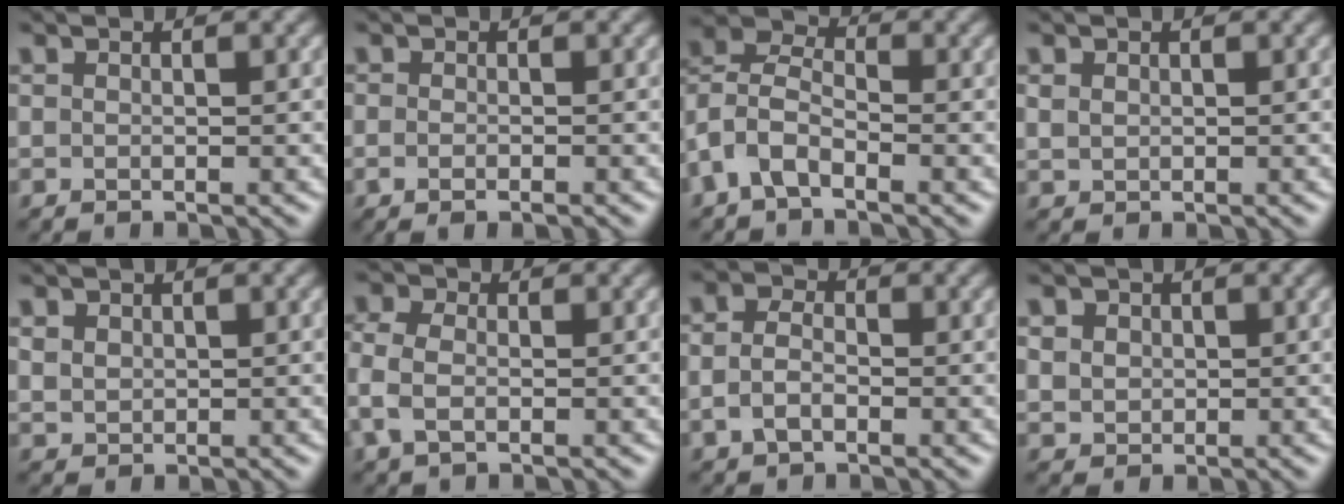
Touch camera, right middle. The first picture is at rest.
{"total": 1.5, "force": [-0.7, 0.4, 1.3], "torque": [-0.022, -0.006, -0.012]}
{"total": 5.4, "force": [-2.3, 3.0, 3.8], "torque": [-0.080, 0.010, -0.064]}
{"total": 1.0, "force": [0.4, 0.8, 0.4], "torque": [-0.010, -0.002, 0.011]}
{"total": 1.5, "force": [0.7, 1.2, 0.5], "torque": [-0.011, -0.004, 0.016]}
{"total": 3.5, "force": [-0.8, 2.3, 2.6], "torque": [-0.077, 0.001, -0.023]}
{"total": 2.7, "force": [-0.7, 1.8, 1.9], "torque": [-0.045, 0.001, -0.019]}
{"total": 3.3, "force": [1.3, 2.6, 1.4], "torque": [-0.036, 0.009, 0.024]}